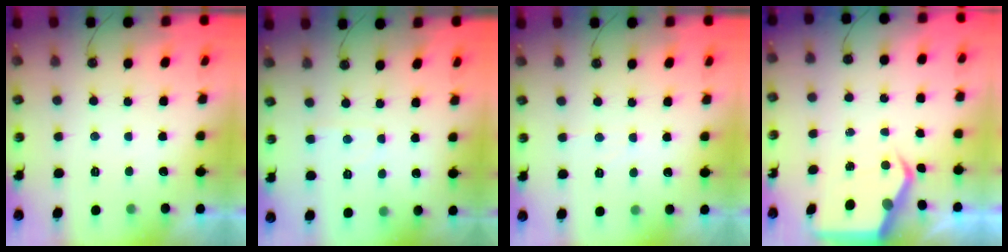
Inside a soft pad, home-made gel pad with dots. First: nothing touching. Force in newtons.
{"total": 2.5, "press": 2.5, "slide": 0.4}
{"total": 4.4, "press": 4.4, "slide": 0.7}
{"total": 4.8, "press": 4.8, "slide": 0.3}